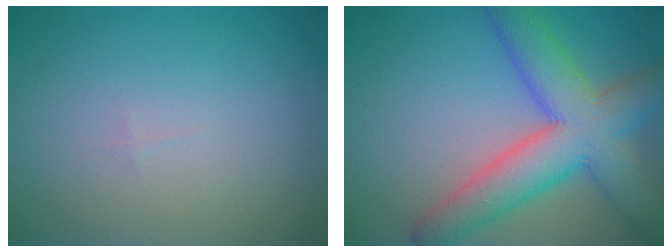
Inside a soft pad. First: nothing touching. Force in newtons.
{"total": 9.2, "press": 9.2, "slide": 0.2}